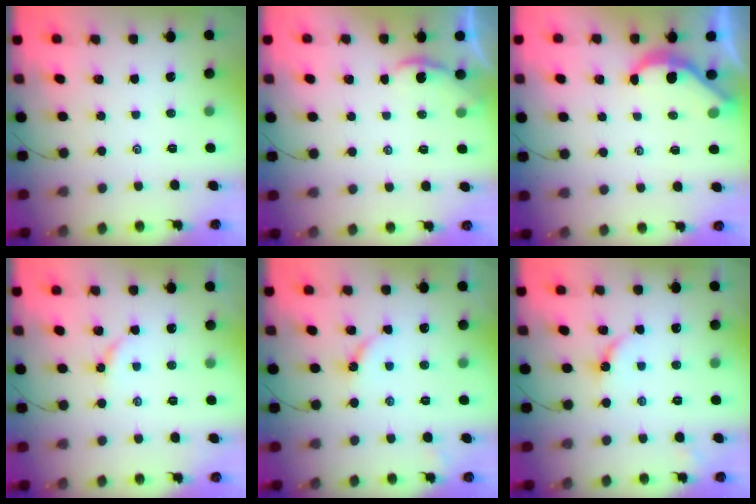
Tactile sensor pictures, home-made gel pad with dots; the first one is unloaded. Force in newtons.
{"total": 0.9, "press": 0.9, "slide": 0.1}
{"total": 4.2, "press": 4.2, "slide": 0.5}
{"total": 3.0, "press": 2.9, "slide": 0.3}
{"total": 4.0, "press": 4.0, "slide": 0.5}
{"total": 4.1, "press": 4.1, "slide": 0.4}